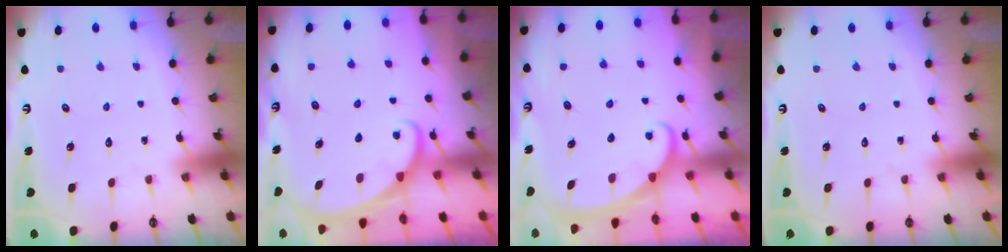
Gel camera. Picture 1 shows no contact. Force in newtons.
{"total": 1.8, "press": 1.8, "slide": 0.1}
{"total": 2.6, "press": 2.6, "slide": 0.3}
{"total": 0.0}